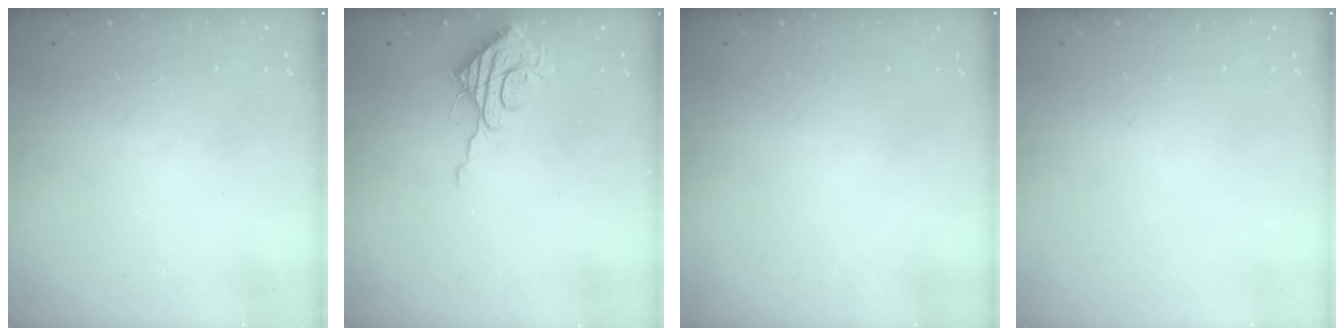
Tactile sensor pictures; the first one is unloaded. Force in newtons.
{"total": 9.1, "press": 9.1, "slide": 0.7}
{"total": 0.0}
{"total": 0.0}